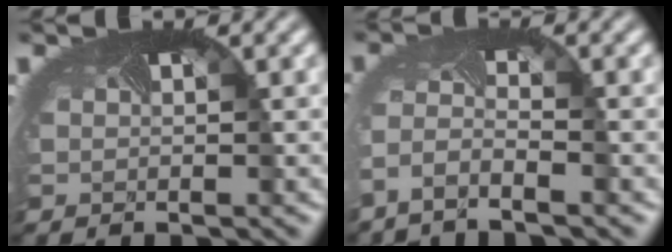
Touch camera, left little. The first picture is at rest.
{"total": 2.8, "force": [-2.5, 0.1, 1.3], "torque": [-0.038, -0.008, -0.054]}